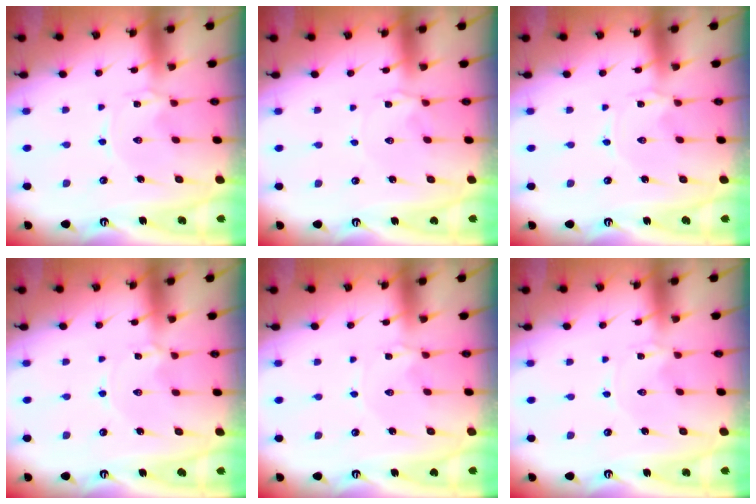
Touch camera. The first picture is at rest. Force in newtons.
{"total": 2.7, "press": 2.6, "slide": 0.4}
{"total": 0.0}
{"total": 1.7, "press": 1.7, "slide": 0.2}
{"total": 1.3, "press": 1.3, "slide": 0.3}
{"total": 0.0}